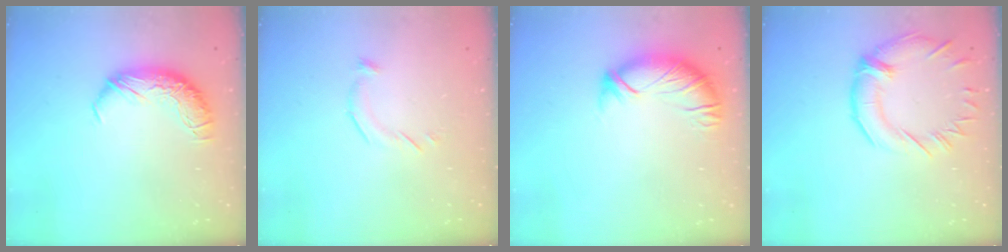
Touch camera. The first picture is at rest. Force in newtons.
{"total": 6.8, "press": 6.7, "slide": 0.4}
{"total": 2.3, "press": 1.8, "slide": 1.4}
{"total": 2.0, "press": 1.7, "slide": 1.0}